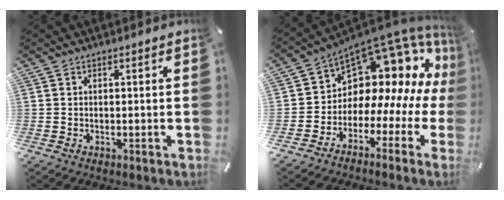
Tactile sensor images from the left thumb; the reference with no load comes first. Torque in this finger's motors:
{"motor_torque": [-0.09, 1.11, 0.69, 0.90, -0.02]}